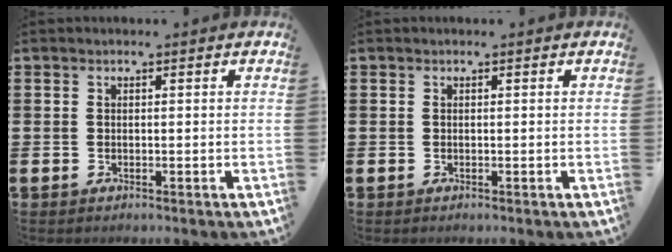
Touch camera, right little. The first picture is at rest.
{"total": 0.0}